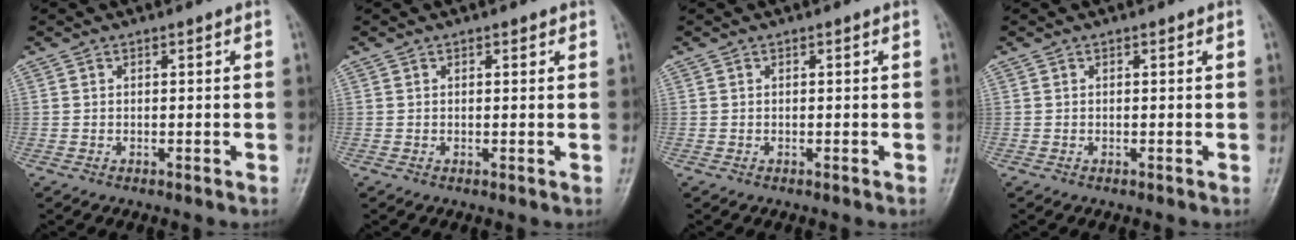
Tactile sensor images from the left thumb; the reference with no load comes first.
{"total": 0.9, "force": [0.6, 0.5, 0.4], "torque": [0.002, -0.003, 0.003]}
{"total": 0.0}
{"total": 0.0}